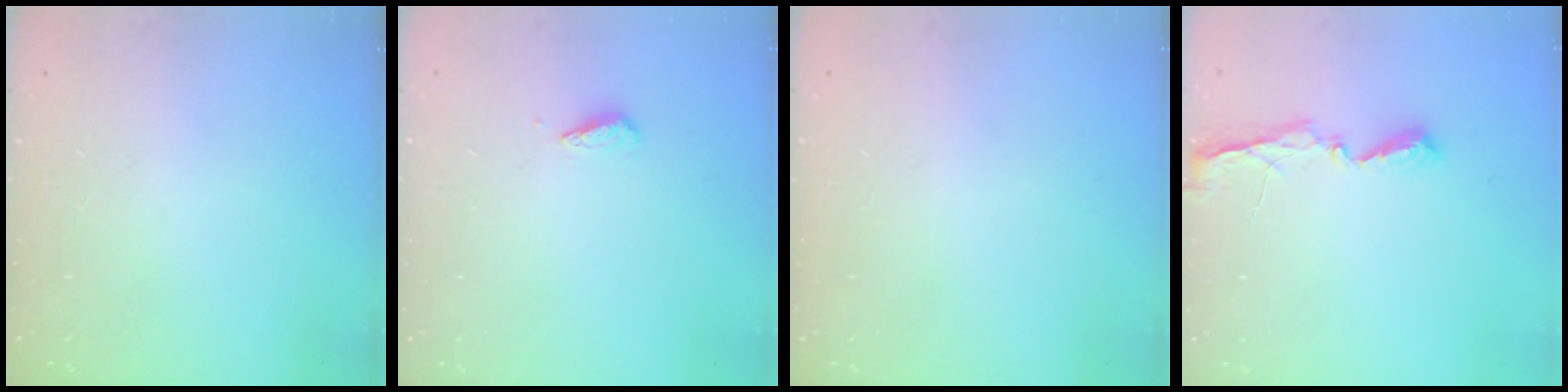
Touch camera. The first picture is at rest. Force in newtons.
{"total": 2.7, "press": 2.7, "slide": 0.6}
{"total": 1.1, "press": 0.8, "slide": 0.7}
{"total": 5.8, "press": 5.8, "slide": 0.3}